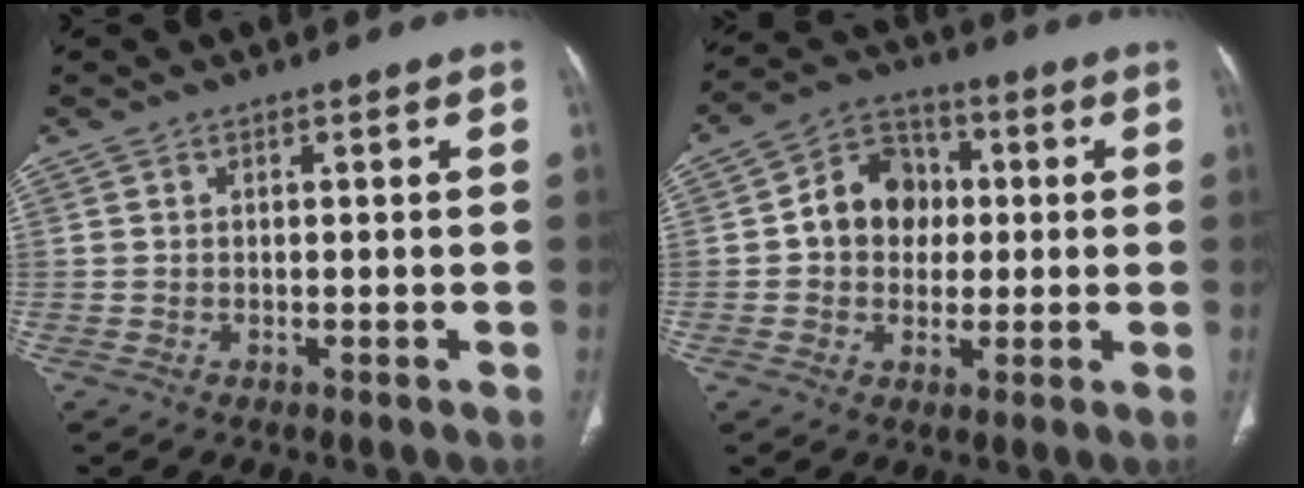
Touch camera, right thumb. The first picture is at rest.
{"total": 10.5, "force": [0.7, 8.8, 5.7], "torque": [-0.055, 0.019, 0.001]}